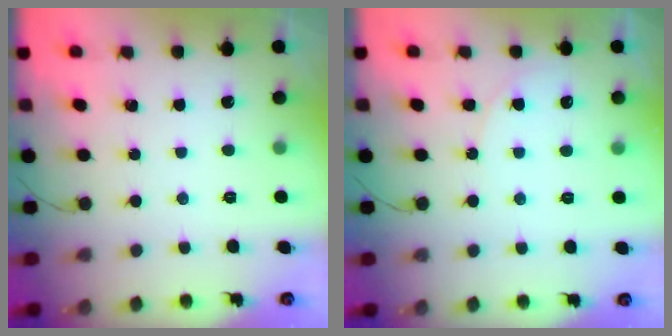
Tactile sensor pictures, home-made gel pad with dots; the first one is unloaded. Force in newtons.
{"total": 4.4, "press": 4.4, "slide": 0.3}